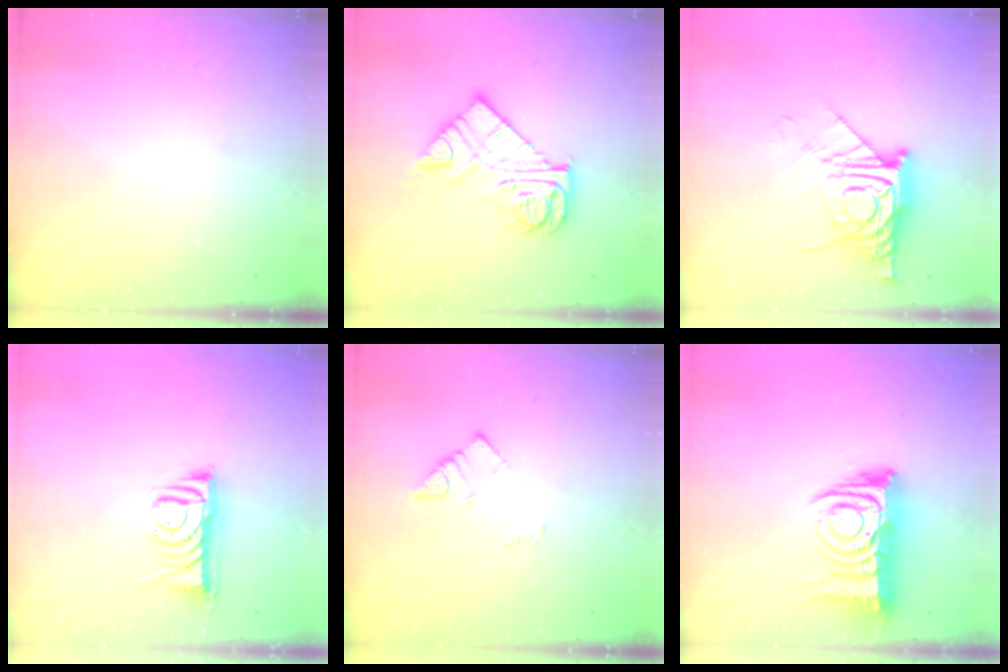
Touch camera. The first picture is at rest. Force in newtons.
{"total": 13.9, "press": 13.8, "slide": 1.5}
{"total": 14.3, "press": 14.2, "slide": 1.6}
{"total": 9.0, "press": 8.9, "slide": 0.5}
{"total": 2.7, "press": 2.7, "slide": 0.4}
{"total": 13.5, "press": 13.4, "slide": 1.5}